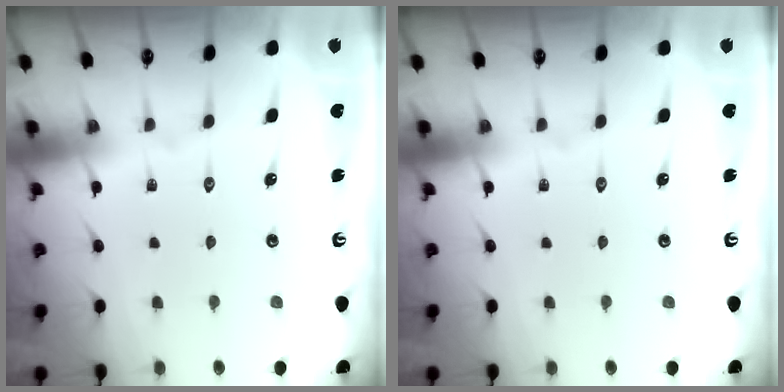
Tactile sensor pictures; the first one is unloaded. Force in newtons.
{"total": 0.0}